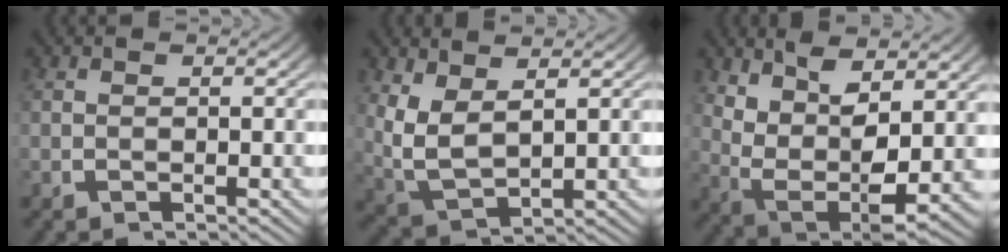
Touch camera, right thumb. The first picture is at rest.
{"total": 5.9, "force": [1.3, 4.2, 4.0], "torque": [-0.108, -0.026, 0.041]}
{"total": 10.9, "force": [-0.3, 7.0, 8.4], "torque": [-0.195, -0.071, 0.032]}